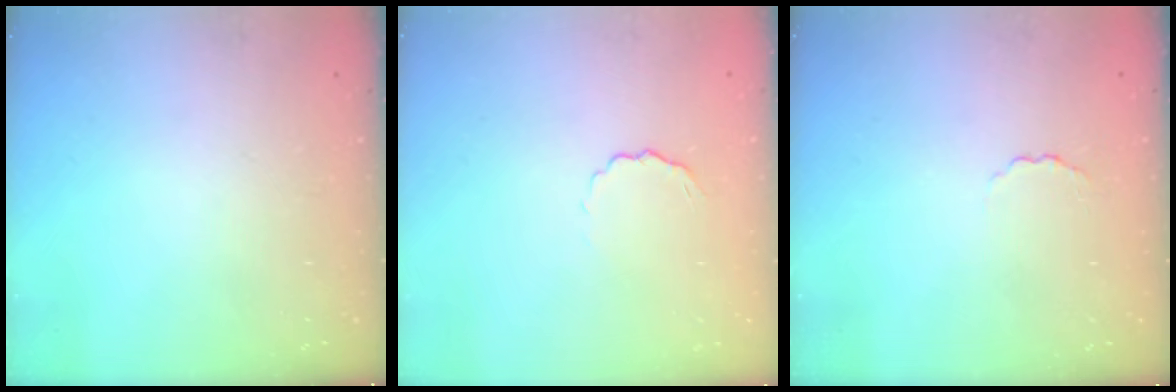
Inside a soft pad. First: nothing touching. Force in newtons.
{"total": 3.4, "press": 3.3, "slide": 0.8}
{"total": 2.0, "press": 1.9, "slide": 0.4}